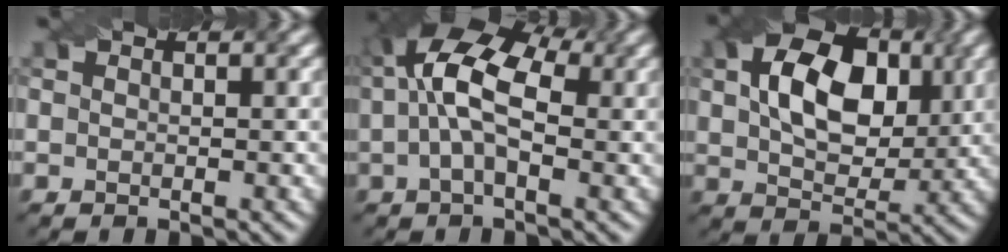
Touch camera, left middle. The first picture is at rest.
{"total": 9.0, "force": [1.8, 4.7, 7.5], "torque": [-0.158, 0.024, 0.020]}
{"total": 9.0, "force": [2.1, 5.8, 6.5], "torque": [-0.117, 0.010, 0.032]}